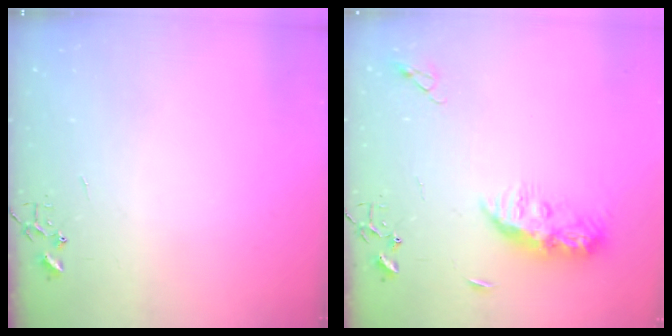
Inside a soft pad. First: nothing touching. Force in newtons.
{"total": 10.0, "press": 10.0, "slide": 0.6}